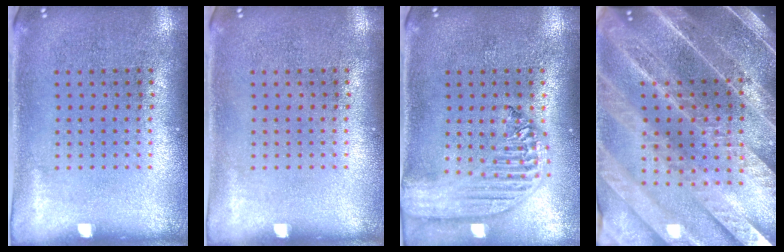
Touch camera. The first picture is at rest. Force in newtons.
{"total": 0.0}
{"total": 2.4, "press": 2.1, "slide": 1.2}
{"total": 5.4, "press": 4.6, "slide": 2.9}